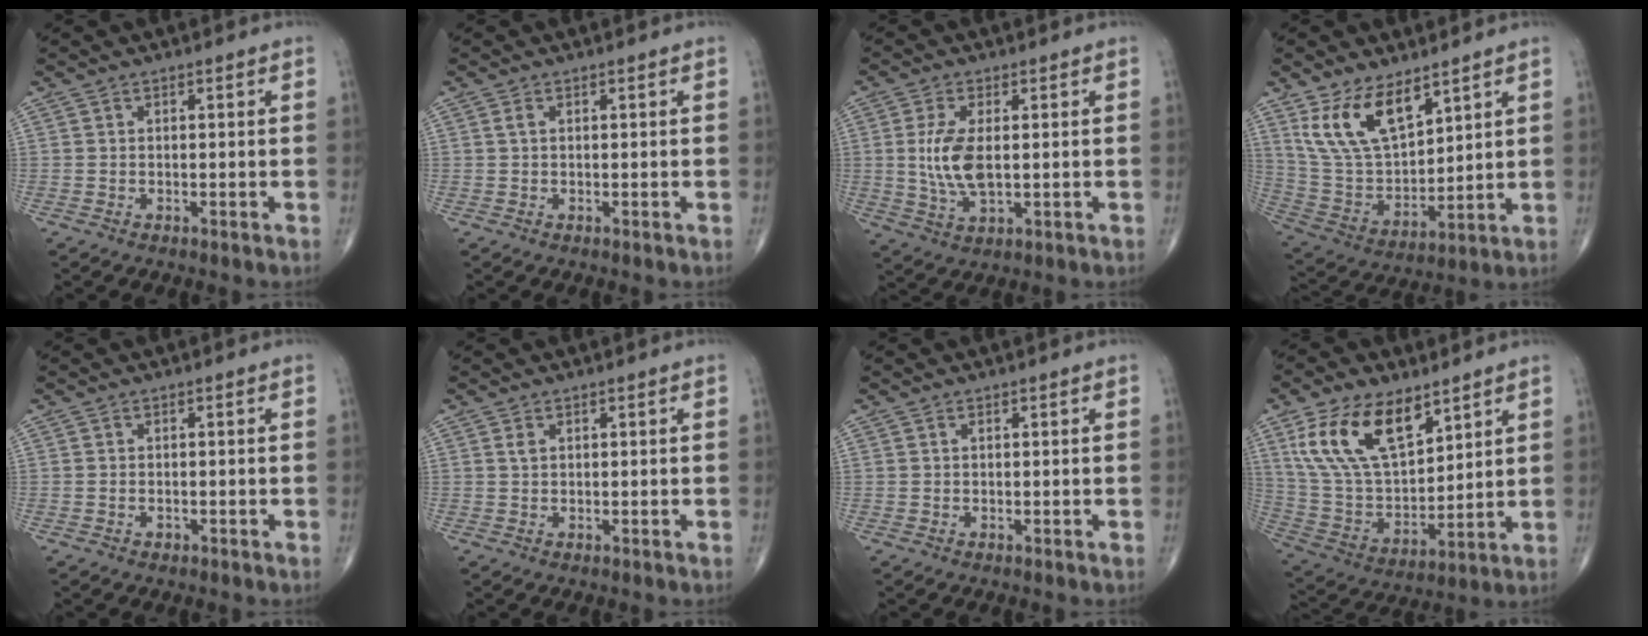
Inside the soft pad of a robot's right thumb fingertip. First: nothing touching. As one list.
[{"total": 0.7, "force": [0.2, 0.3, 0.6], "torque": [-0.015, 0.003, 0.003]}, {"total": 8.2, "force": [0.5, 3.8, 7.3], "torque": [-0.155, -0.010, 0.015]}, {"total": 14.4, "force": [8.5, 7.1, 9.2], "torque": [-0.152, -0.037, 0.185]}, {"total": 0.6, "force": [-0.3, 0.4, 0.3], "torque": [-0.007, 0.003, -0.003]}, {"total": 1.0, "force": [0.4, 0.6, 0.7], "torque": [-0.014, 0.003, 0.010]}, {"total": 0.0}, {"total": 18.3, "force": [9.7, 9.5, 12.3], "torque": [-0.207, -0.036, 0.195]}]